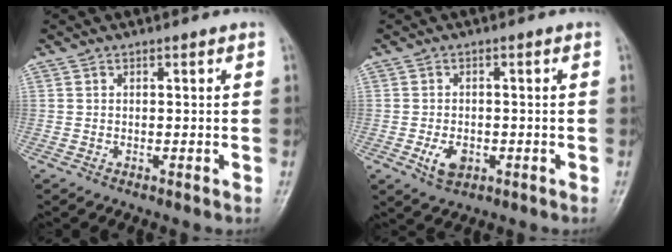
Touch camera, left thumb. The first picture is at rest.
{"total": 4.4, "force": [-1.5, 2.8, 3.1], "torque": [-0.051, 0.003, -0.021]}